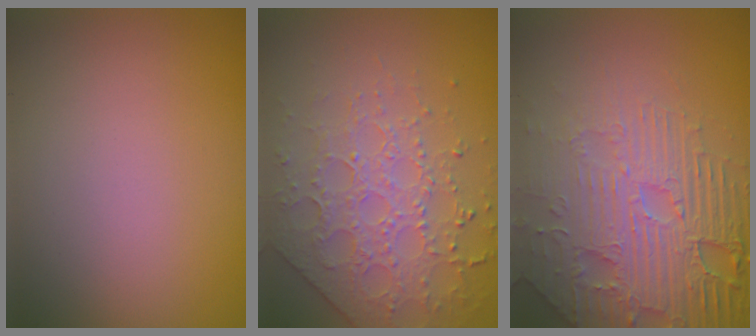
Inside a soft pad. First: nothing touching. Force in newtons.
{"total": 3.8, "press": 3.7, "slide": 0.7}
{"total": 7.3, "press": 5.9, "slide": 4.4}